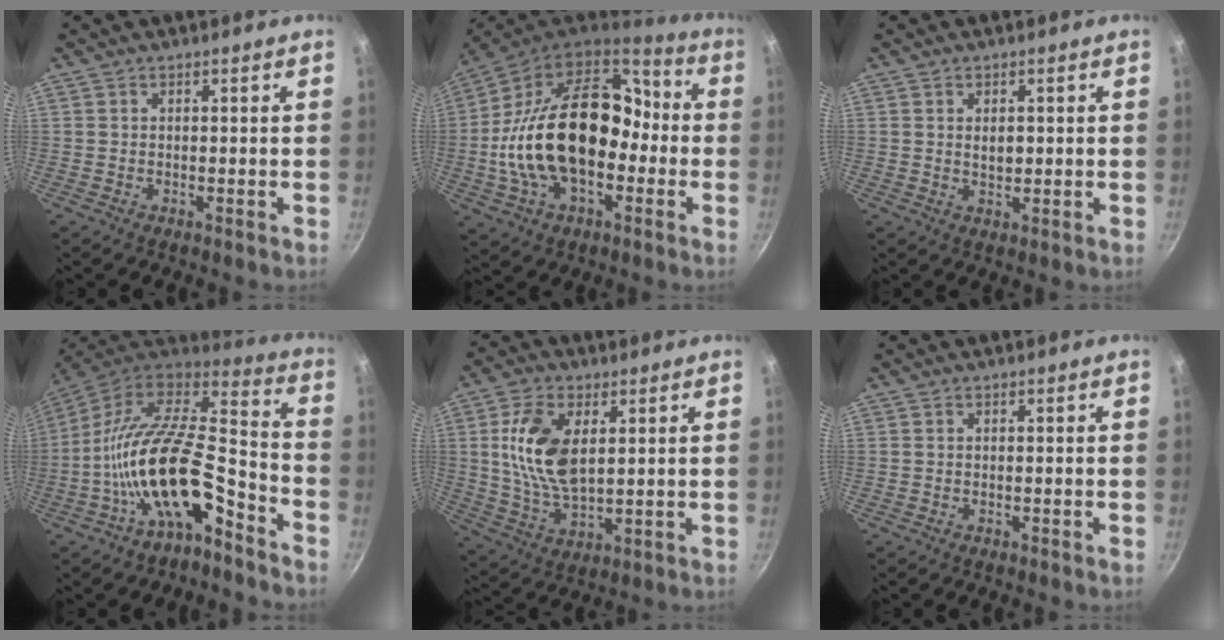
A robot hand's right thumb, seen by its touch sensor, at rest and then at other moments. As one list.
[{"total": 27.2, "force": [-2.9, 17.1, 20.9], "torque": [-0.351, 0.063, -0.055]}, {"total": 2.7, "force": [0.5, 1.6, 2.0], "torque": [-0.026, -0.005, 0.011]}, {"total": 21.3, "force": [-9.2, 8.6, 17.2], "torque": [-0.291, 0.065, -0.175]}, {"total": 13.2, "force": [3.2, 7.0, 10.7], "torque": [-0.203, -0.013, 0.068]}, {"total": 0.0}]